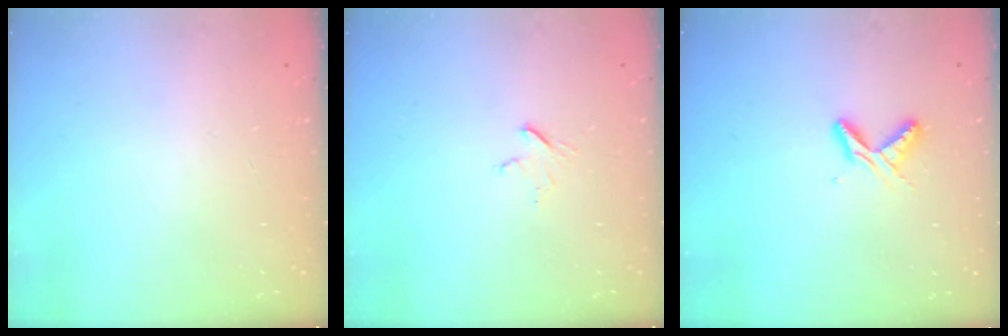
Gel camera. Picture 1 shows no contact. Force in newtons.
{"total": 3.1, "press": 3.1, "slide": 0.3}
{"total": 6.0, "press": 6.0, "slide": 0.7}